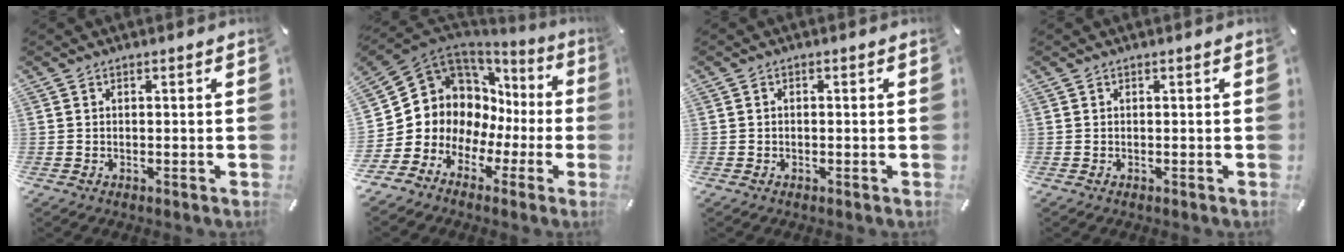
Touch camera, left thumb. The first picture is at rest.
{"total": 9.0, "force": [2.4, 8.4, 2.0], "torque": [-0.061, -0.055, 0.054]}
{"total": 0.6, "force": [-0.3, 0.4, 0.4], "torque": [-0.008, 0.001, -0.006]}
{"total": 0.0}